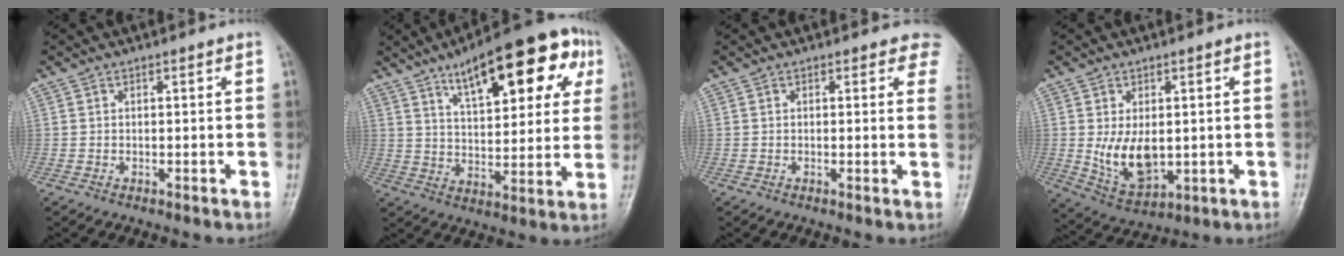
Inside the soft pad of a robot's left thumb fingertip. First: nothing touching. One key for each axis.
{"total": 21.0, "fx": 9.9, "fy": 8.2, "fz": 16.5, "tx": -0.194, "ty": -0.010, "tz": 0.145}
{"total": 4.3, "fx": 3.2, "fy": 2.1, "fz": 1.8, "tx": 0.013, "ty": -0.011, "tz": 0.016}
{"total": 9.0, "fx": 0.1, "fy": 5.5, "fz": 7.1, "tx": -0.110, "ty": -0.018, "tz": 0.018}